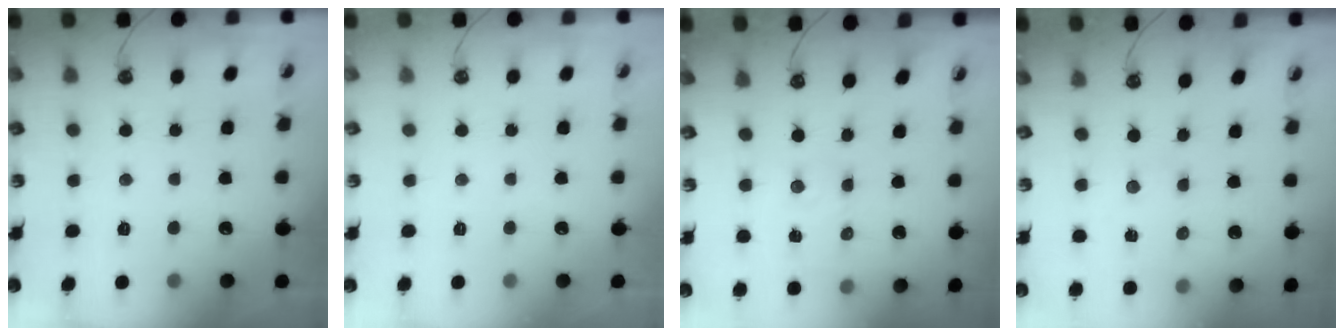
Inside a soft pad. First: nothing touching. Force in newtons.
{"total": 0.0}
{"total": 1.7, "press": 1.6, "slide": 0.3}
{"total": 1.0, "press": 1.0, "slide": 0.2}